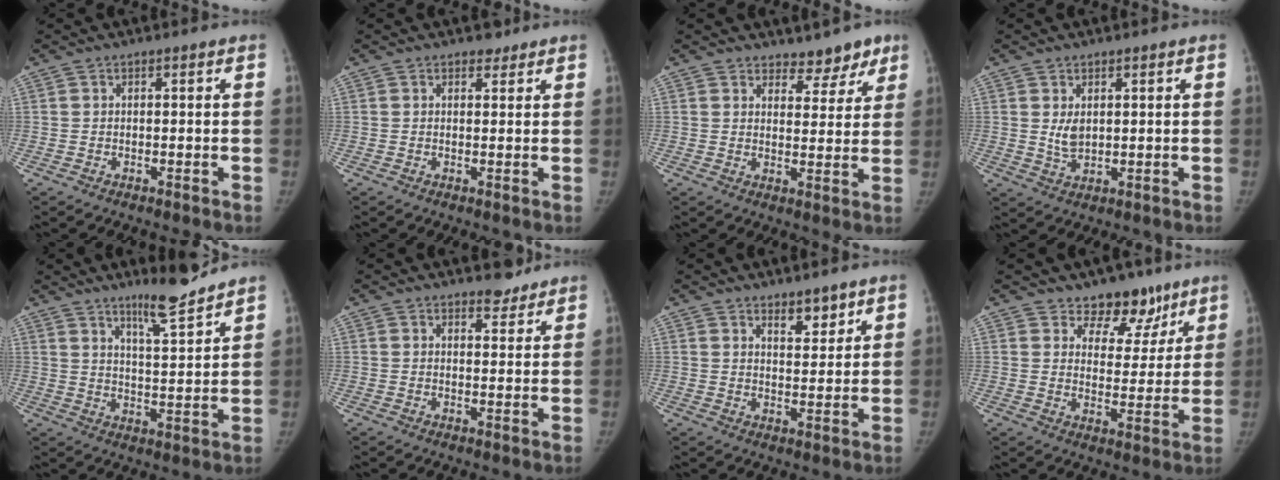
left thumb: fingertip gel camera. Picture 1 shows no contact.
{"total": 1.6, "force": [1.2, 1.0, 0.2], "torque": [0.010, -0.006, 0.011]}
{"total": 6.0, "force": [4.8, 3.4, 1.3], "torque": [0.023, -0.031, 0.063]}
{"total": 3.4, "force": [0.9, 2.2, 2.4], "torque": [-0.032, -0.011, 0.023]}
{"total": 8.8, "force": [7.3, 0.7, 5.0], "torque": [-0.072, -0.060, 0.122]}
{"total": 3.2, "force": [2.8, 1.5, 0.6], "torque": [0.013, -0.020, 0.038]}
{"total": 4.8, "force": [3.5, 2.0, 2.7], "torque": [-0.019, -0.027, 0.055]}
{"total": 9.5, "force": [7.0, 5.9, 2.7], "torque": [0.016, -0.037, 0.104]}